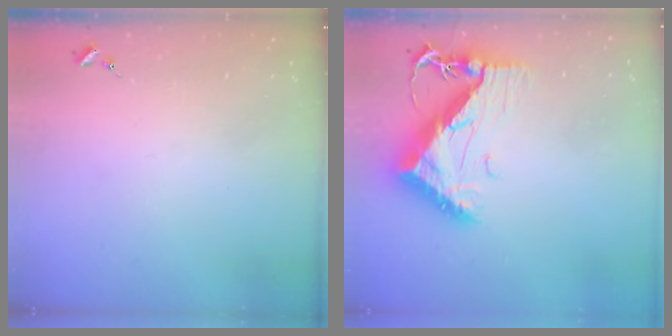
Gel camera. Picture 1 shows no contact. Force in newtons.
{"total": 12.5, "press": 12.4, "slide": 1.1}